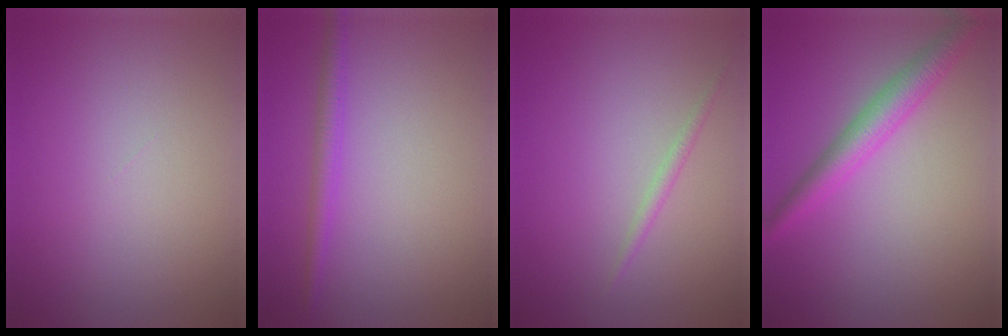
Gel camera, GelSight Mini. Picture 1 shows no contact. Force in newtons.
{"total": 1.8, "press": 1.8, "slide": 0.1}
{"total": 0.9, "press": 0.9, "slide": 0.0}
{"total": 3.7, "press": 3.7, "slide": 0.1}